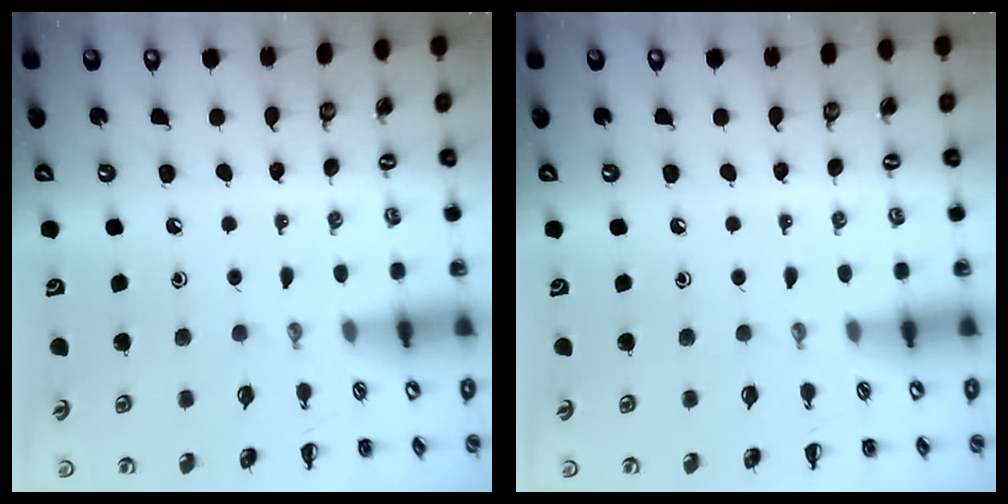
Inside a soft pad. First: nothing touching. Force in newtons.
{"total": 0.0}